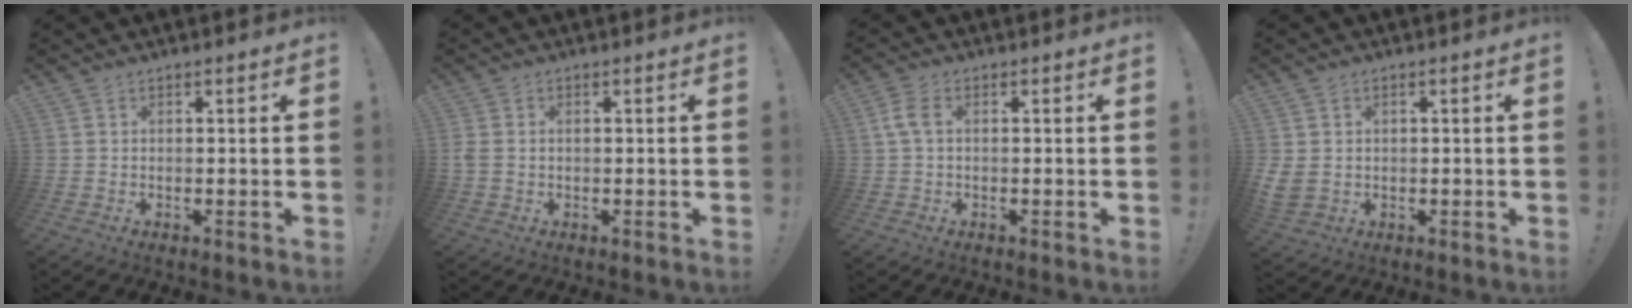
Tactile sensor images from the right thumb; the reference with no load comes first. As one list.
[{"total": 1.8, "force": [0.3, 1.3, 1.3], "torque": [-0.032, 0.008, 0.007]}, {"total": 4.0, "force": [0.5, 2.1, 3.3], "torque": [-0.067, 0.006, 0.010]}, {"total": 4.3, "force": [1.1, 3.6, 2.0], "torque": [-0.044, -0.005, 0.022]}]